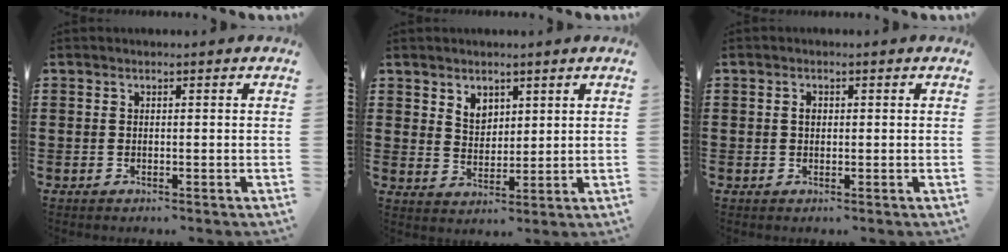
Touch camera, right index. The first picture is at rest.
{"total": 3.7, "force": [2.5, 2.5, 1.0], "torque": [-0.030, 0.007, 0.047]}
{"total": 1.3, "force": [0.2, 0.9, 0.9], "torque": [-0.020, 0.006, 0.002]}